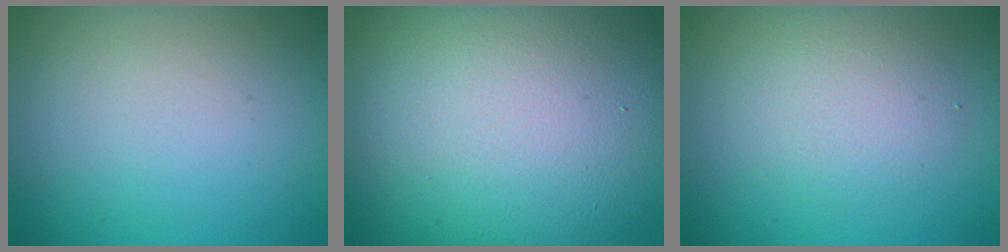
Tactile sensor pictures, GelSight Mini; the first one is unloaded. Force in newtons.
{"total": 16.9, "press": 16.8, "slide": 1.6}
{"total": 2.8, "press": 2.8, "slide": 0.1}